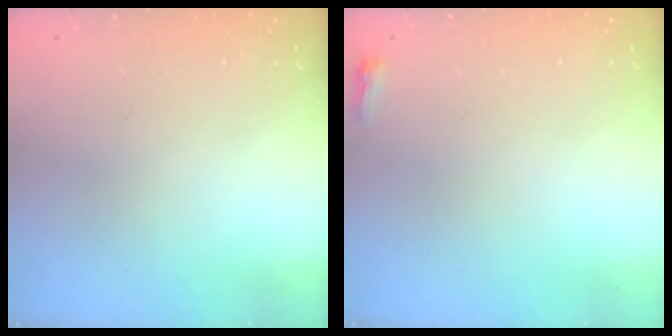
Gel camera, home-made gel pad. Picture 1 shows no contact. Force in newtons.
{"total": 2.6, "press": 2.5, "slide": 0.6}